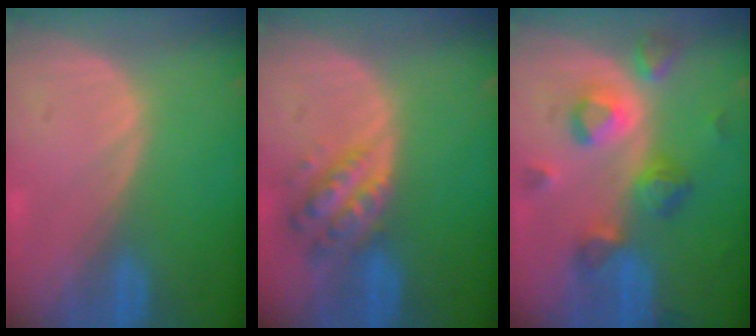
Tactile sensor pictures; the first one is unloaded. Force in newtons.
{"total": 6.2, "press": 5.6, "slide": 2.6}
{"total": 7.9, "press": 7.7, "slide": 2.0}